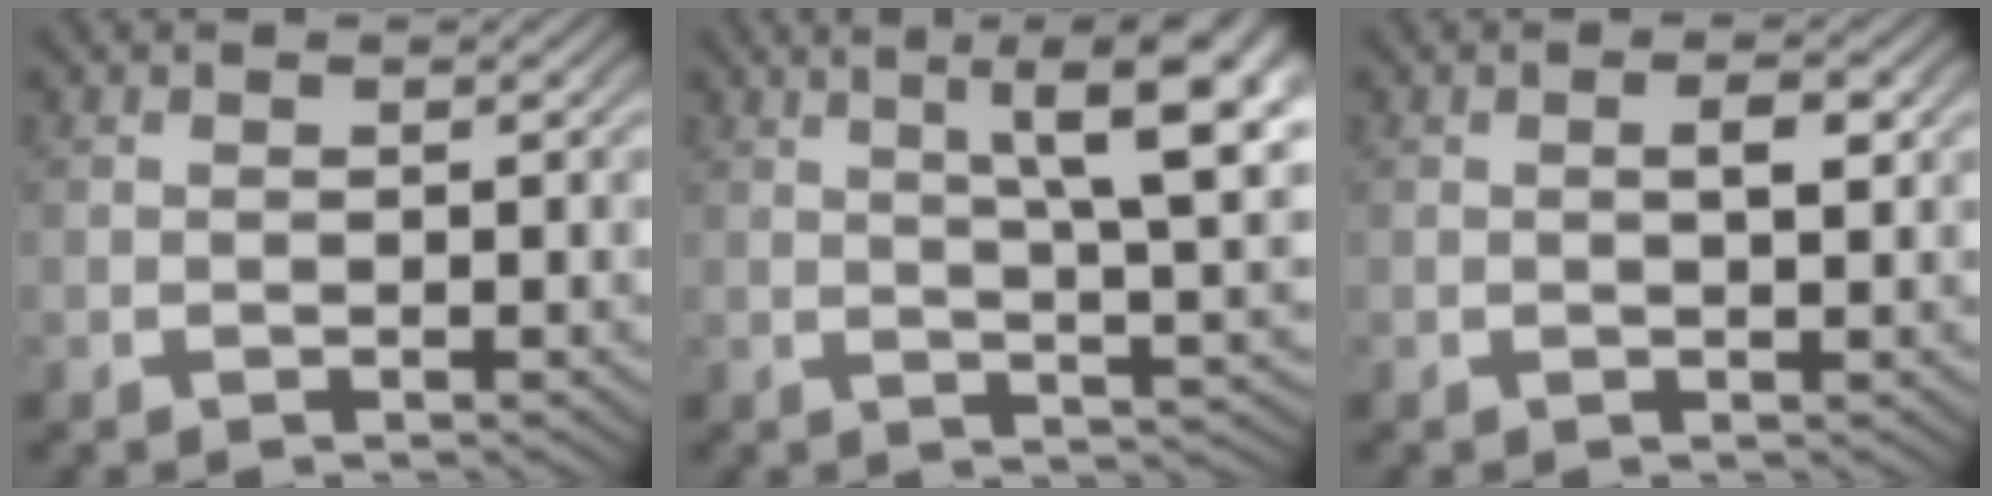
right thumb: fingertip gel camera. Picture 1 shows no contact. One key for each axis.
{"total": 10.4, "fx": 3.6, "fy": 4.3, "fz": 8.8, "tx": -0.099, "ty": 0.011, "tz": 0.047}
{"total": 1.6, "fx": 0.3, "fy": 0.6, "fz": 1.5, "tx": -0.019, "ty": 0.004, "tz": 0.003}